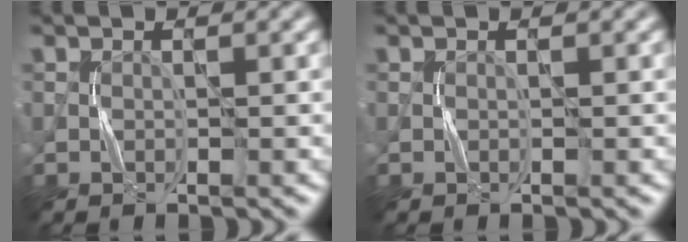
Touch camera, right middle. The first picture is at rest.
{"total": 0.0}